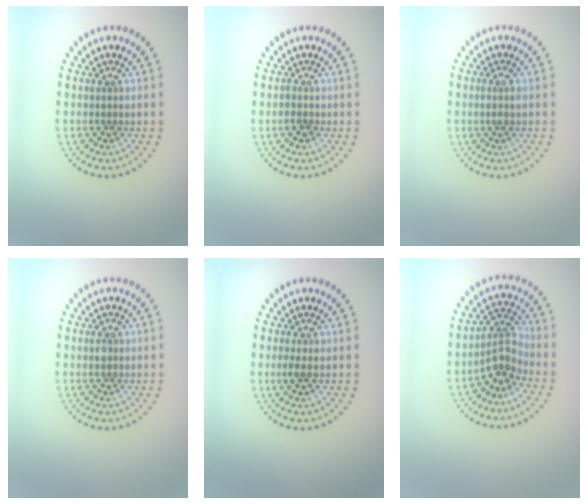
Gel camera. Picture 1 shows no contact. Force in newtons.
{"total": 1.1, "press": 1.0, "slide": 0.5}
{"total": 1.0, "press": 0.9, "slide": 0.5}
{"total": 0.8, "press": 0.8, "slide": 0.1}
{"total": 1.1, "press": 1.0, "slide": 0.3}
{"total": 3.0, "press": 2.4, "slide": 1.8}